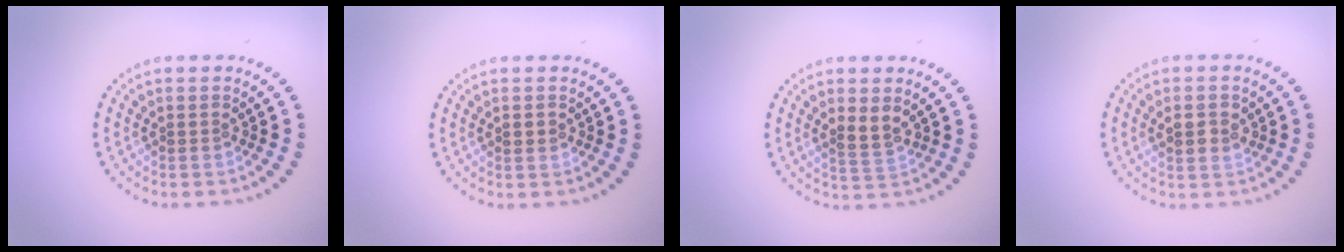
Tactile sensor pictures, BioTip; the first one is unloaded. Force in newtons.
{"total": 1.2, "press": 1.2, "slide": 0.2}
{"total": 2.0, "press": 1.8, "slide": 0.7}
{"total": 2.3, "press": 2.2, "slide": 0.6}